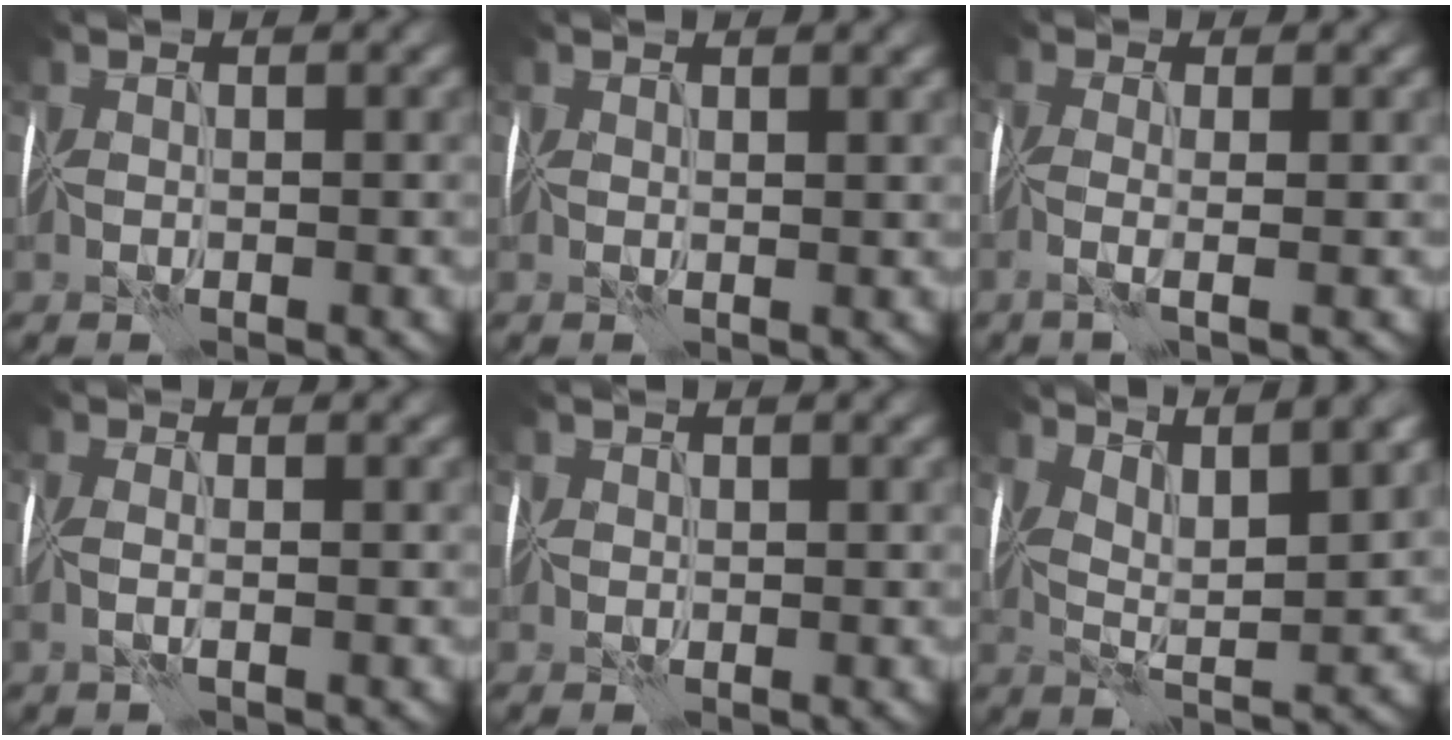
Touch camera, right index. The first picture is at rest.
{"total": 1.5, "force": [1.2, 0.2, 0.9], "torque": [-0.007, 0.004, 0.014]}
{"total": 2.4, "force": [-0.8, 0.2, 2.2], "torque": [-0.044, -0.007, -0.027]}
{"total": 1.3, "force": [-0.5, 0.1, 1.3], "torque": [-0.030, -0.004, -0.014]}
{"total": 0.7, "force": [0.3, 0.6, 0.0], "torque": [0.002, 0.007, 0.003]}
{"total": 5.9, "force": [4.0, 1.1, 4.2], "torque": [-0.074, 0.004, 0.064]}